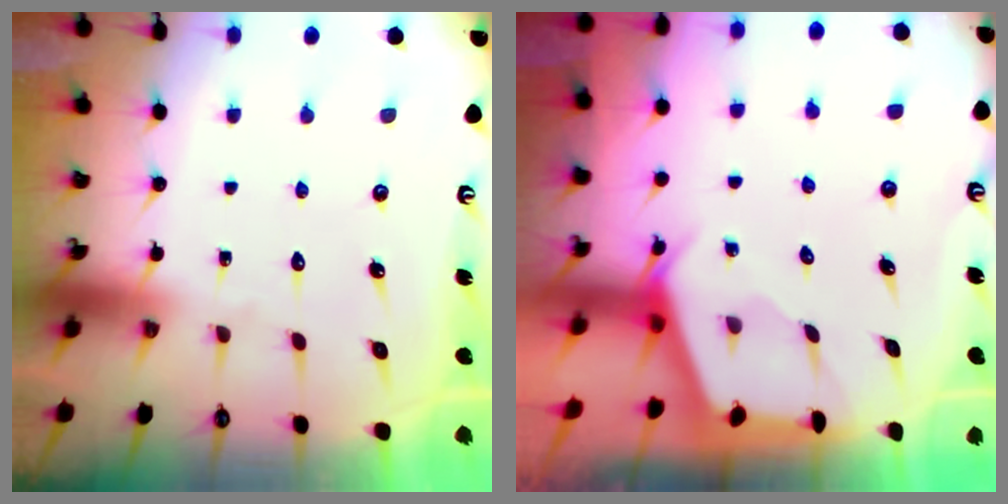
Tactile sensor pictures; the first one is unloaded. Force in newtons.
{"total": 2.4, "press": 2.4, "slide": 0.3}